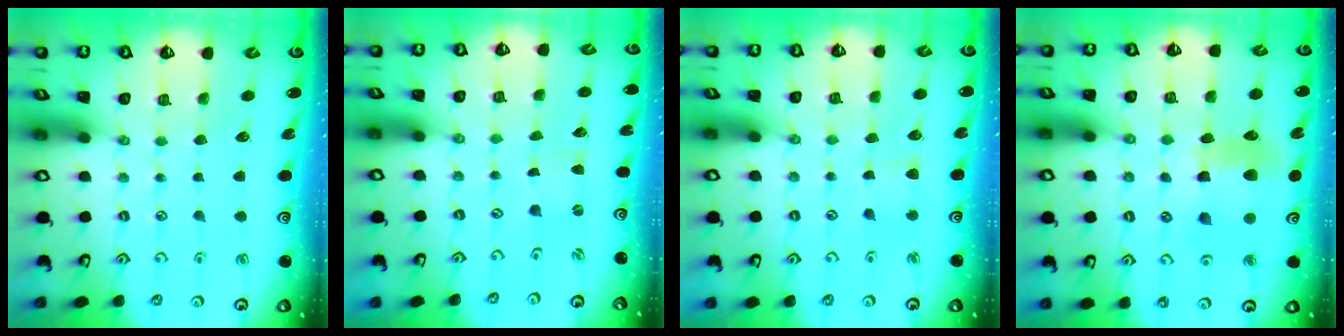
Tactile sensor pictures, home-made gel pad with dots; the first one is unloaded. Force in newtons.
{"total": 0.0}
{"total": 2.8, "press": 2.8, "slide": 0.5}
{"total": 10.0, "press": 9.9, "slide": 1.3}